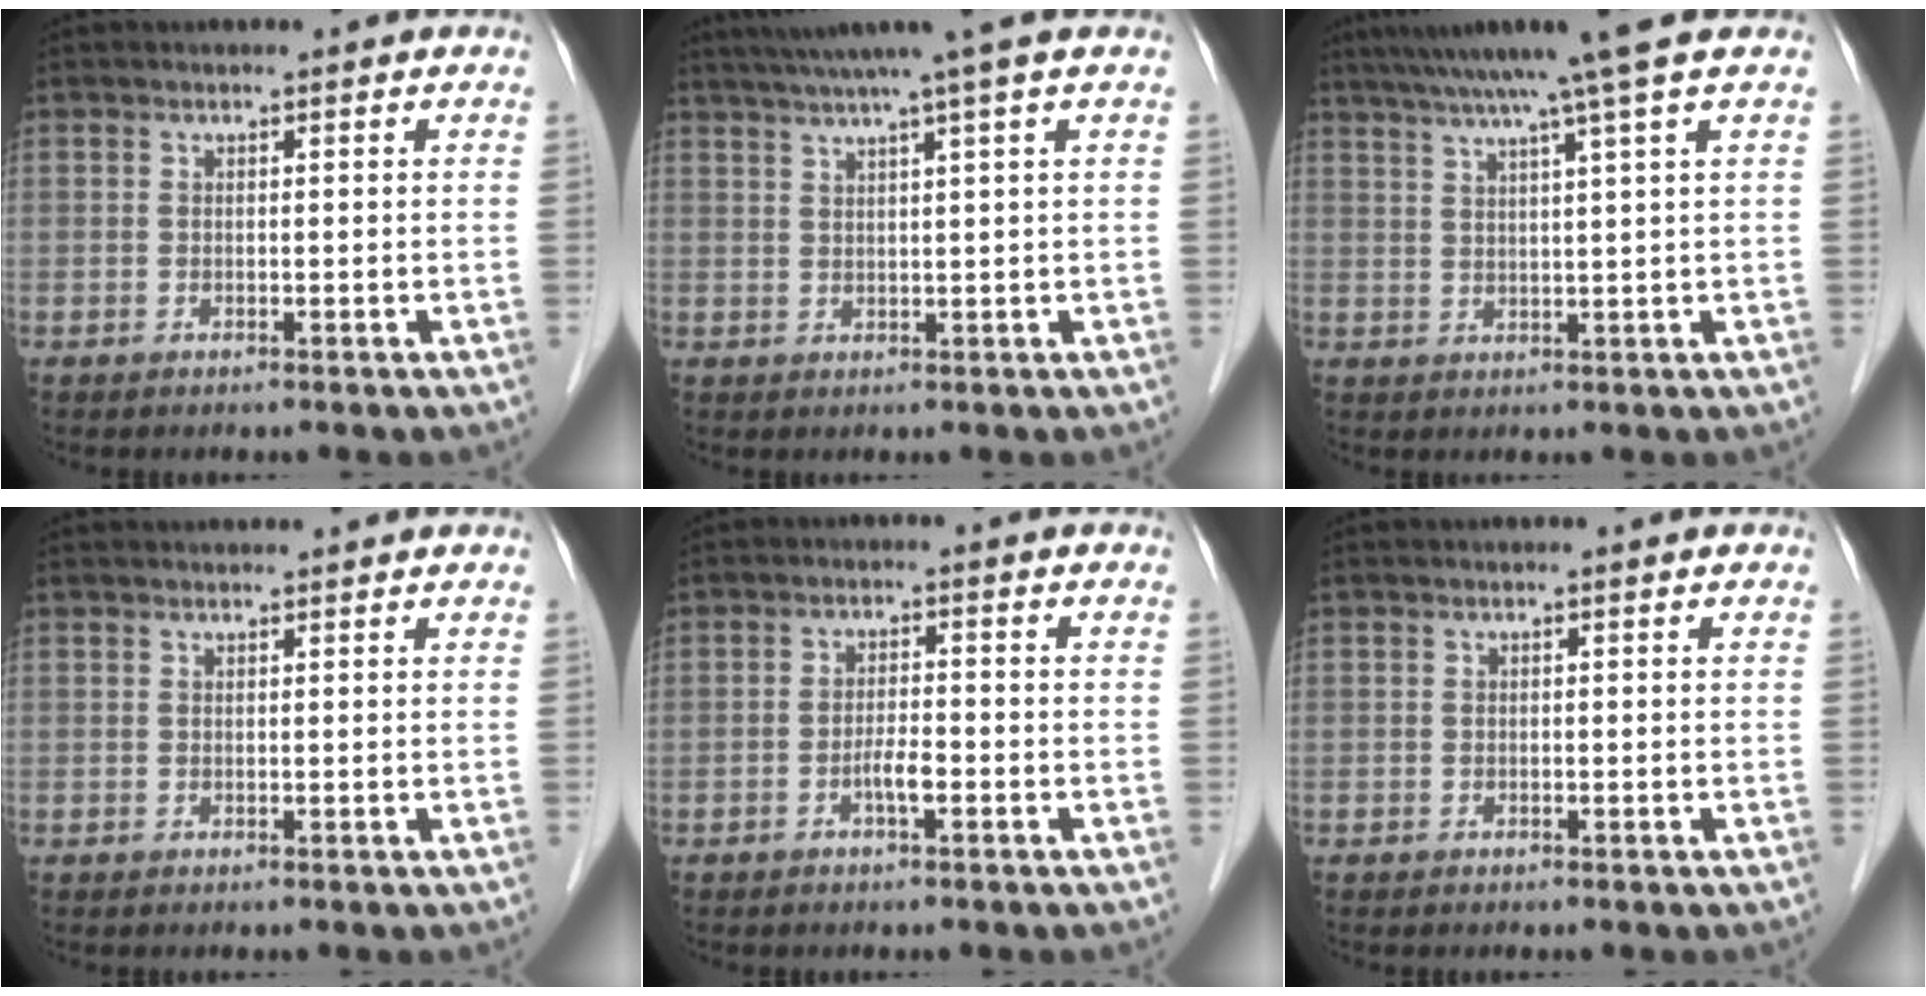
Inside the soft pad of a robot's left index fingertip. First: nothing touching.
{"total": 7.2, "force": [5.4, -1.8, 4.3], "torque": [-0.067, 0.019, 0.079]}
{"total": 9.4, "force": [6.9, -2.2, 6.0], "torque": [-0.096, 0.017, 0.098]}
{"total": 2.6, "force": [2.5, 0.1, 0.6], "torque": [-0.007, 0.025, 0.035]}
{"total": 2.8, "force": [-1.3, 0.4, 2.4], "torque": [-0.044, 0.002, -0.025]}
{"total": 0.0}